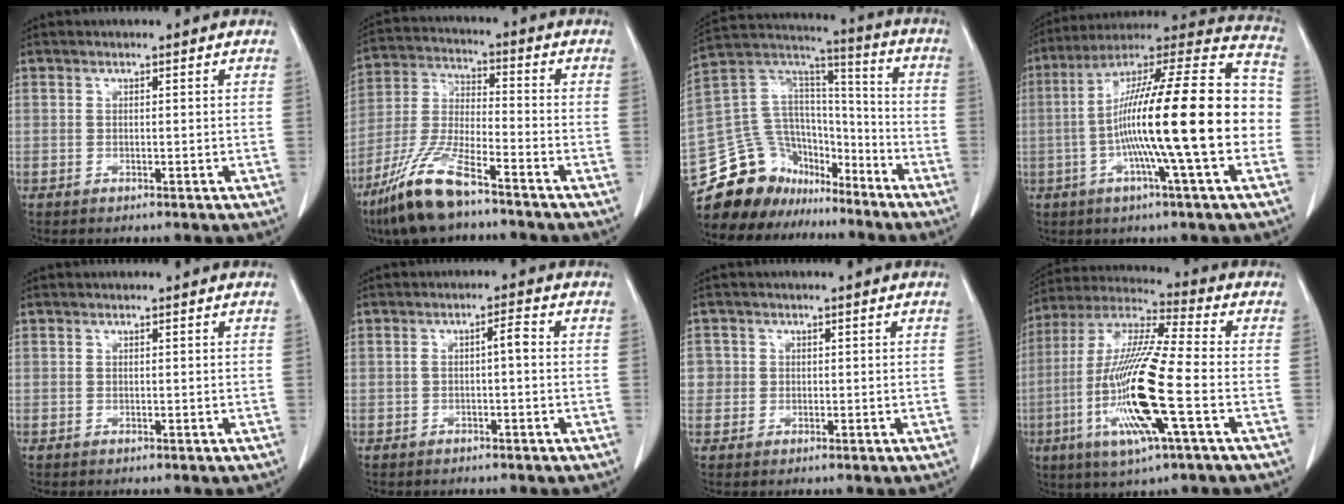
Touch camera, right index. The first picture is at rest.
{"total": 12.5, "force": [-8.7, 2.4, 8.7], "torque": [-0.195, -0.025, -0.167]}
{"total": 19.8, "force": [-16.0, 10.5, 5.2], "torque": [-0.122, 0.074, -0.267]}
{"total": 23.7, "force": [-3.3, 1.0, 23.4], "torque": [-0.356, 0.016, -0.065]}
{"total": 0.0}
{"total": 2.2, "force": [-0.2, 0.3, 2.1], "torque": [-0.033, 0.010, -0.002]}
{"total": 2.3, "force": [0.2, 2.3, 0.0], "torque": [0.015, 0.008, 0.004]}
{"total": 17.6, "force": [-4.6, 1.1, 16.9], "torque": [-0.352, -0.014, -0.089]}